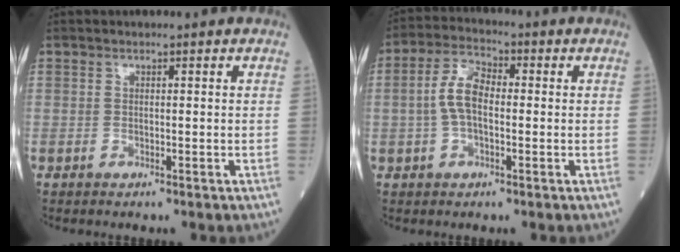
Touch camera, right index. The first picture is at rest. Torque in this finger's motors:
{"motor_torque": [0.72, -0.26, 0.35, 0.12]}